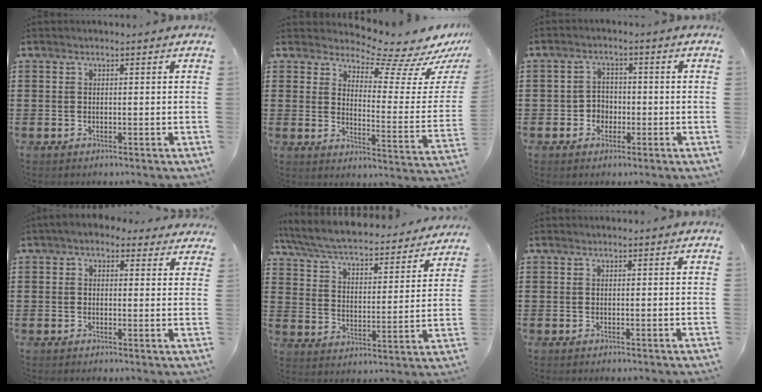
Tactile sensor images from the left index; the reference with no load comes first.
{"total": 9.6, "force": [8.5, 1.5, 4.2], "torque": [-0.078, -0.077, 0.142]}
{"total": 2.8, "force": [-1.3, 2.4, 0.8], "torque": [-0.024, 0.006, -0.029]}
{"total": 2.4, "force": [1.6, 1.5, 1.0], "torque": [-0.019, 0.000, 0.025]}
{"total": 5.9, "force": [5.6, 0.3, 2.0], "torque": [-0.065, -0.044, 0.091]}
{"total": 0.0}